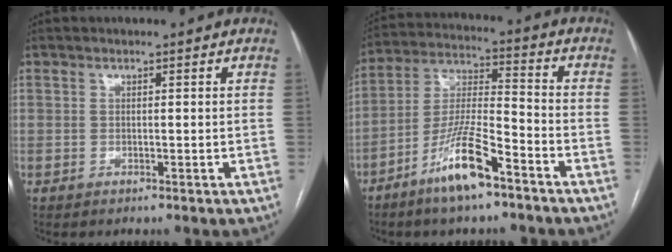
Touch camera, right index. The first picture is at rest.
{"total": 11.7, "force": [-7.4, 1.7, 9.0], "torque": [-0.183, -0.011, -0.140]}